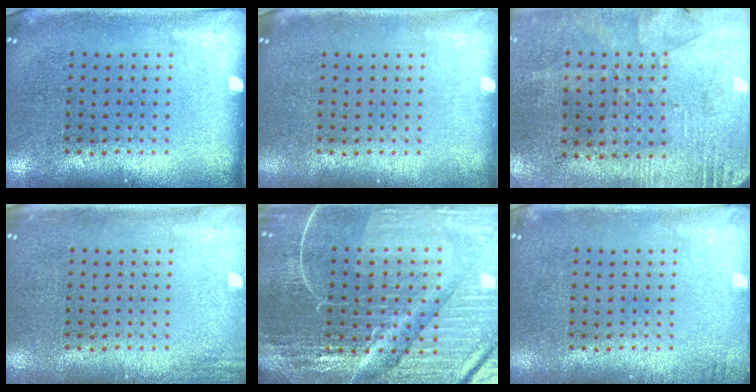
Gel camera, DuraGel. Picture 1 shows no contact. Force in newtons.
{"total": 0.0}
{"total": 2.7, "press": 2.2, "slide": 1.5}
{"total": 1.2, "press": 1.2, "slide": 0.1}
{"total": 5.8, "press": 5.3, "slide": 2.4}
{"total": 0.9, "press": 0.9, "slide": 0.2}